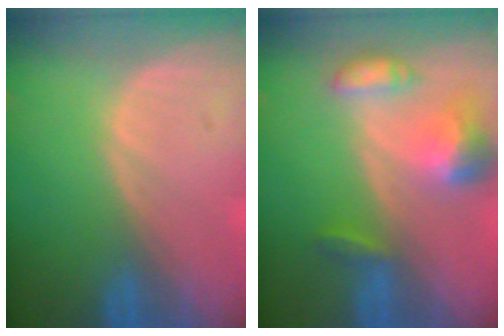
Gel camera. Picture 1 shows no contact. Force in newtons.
{"total": 7.1, "press": 6.6, "slide": 2.6}